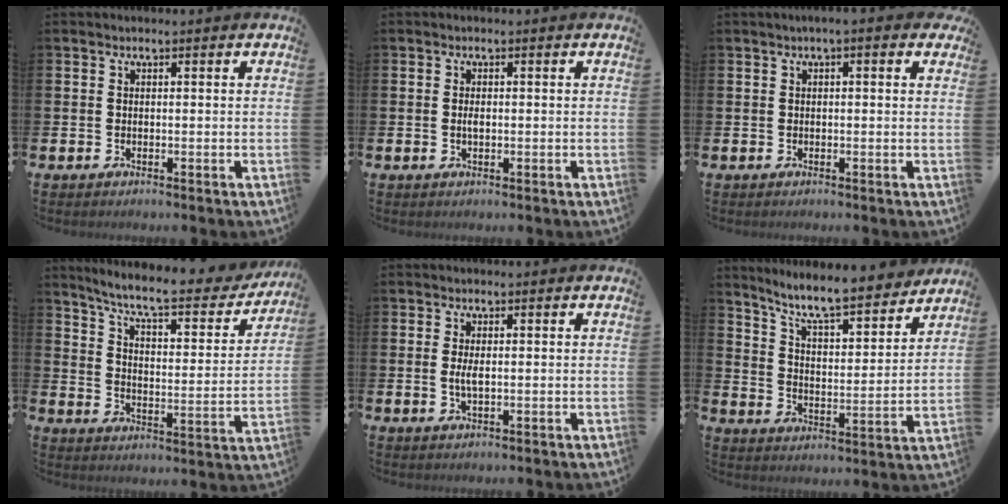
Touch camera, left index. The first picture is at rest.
{"total": 1.0, "force": [0.0, 0.4, 0.9], "torque": [-0.016, 0.002, -0.002]}
{"total": 1.3, "force": [0.3, 0.3, 1.2], "torque": [-0.012, 0.000, 0.002]}
{"total": 8.4, "force": [7.4, 1.5, 3.6], "torque": [-0.099, -0.049, 0.122]}
{"total": 2.0, "force": [0.1, 0.7, 1.9], "torque": [-0.033, 0.001, -0.001]}
{"total": 9.1, "force": [8.4, 1.2, 3.2], "torque": [-0.087, -0.064, 0.144]}